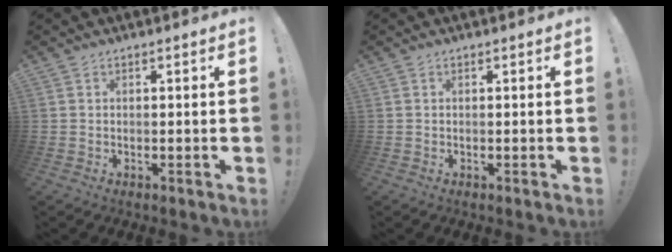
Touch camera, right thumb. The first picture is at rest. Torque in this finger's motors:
{"motor_torque": [-0.23, -0.04, 0.08, 0.03, 0.02]}